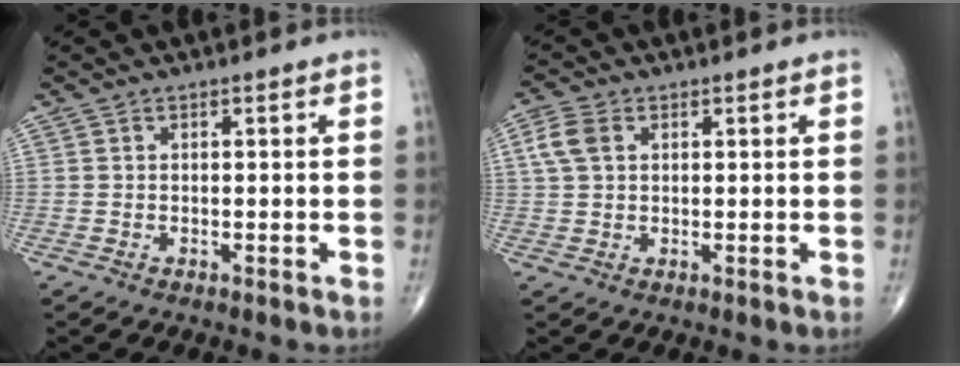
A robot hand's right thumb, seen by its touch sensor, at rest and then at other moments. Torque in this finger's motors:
{"motor_torque": [0.02, 0.06, 0.19, 0.09, 0.06]}